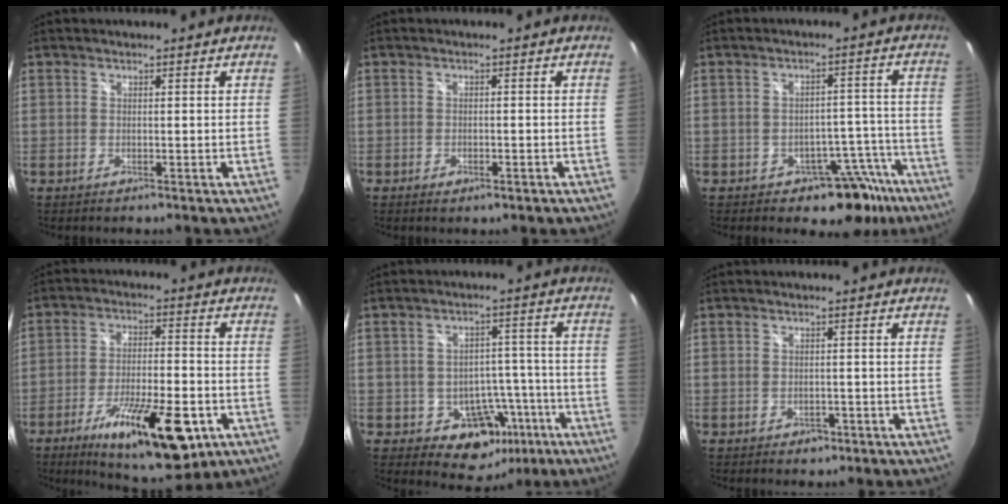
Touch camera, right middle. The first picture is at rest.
{"total": 2.1, "force": [-1.3, 1.1, 1.3], "torque": [-0.023, -0.005, -0.021]}
{"total": 9.7, "force": [-6.5, 6.1, 3.8], "torque": [-0.038, 0.043, -0.066]}
{"total": 18.5, "force": [-9.4, 5.7, 14.9], "torque": [-0.257, -0.031, -0.139]}
{"total": 10.7, "force": [-4.9, 8.5, 4.2], "torque": [-0.064, 0.035, -0.040]}
{"total": 2.4, "force": [-1.2, 1.8, 0.9], "torque": [-0.018, -0.004, -0.014]}